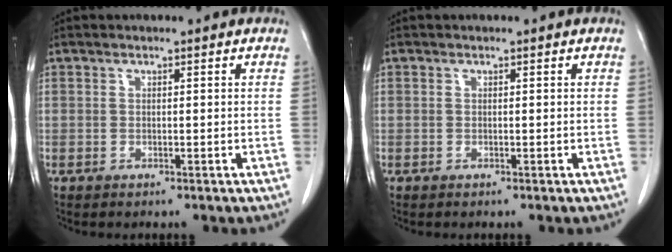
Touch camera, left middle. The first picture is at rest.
{"total": 0.0}